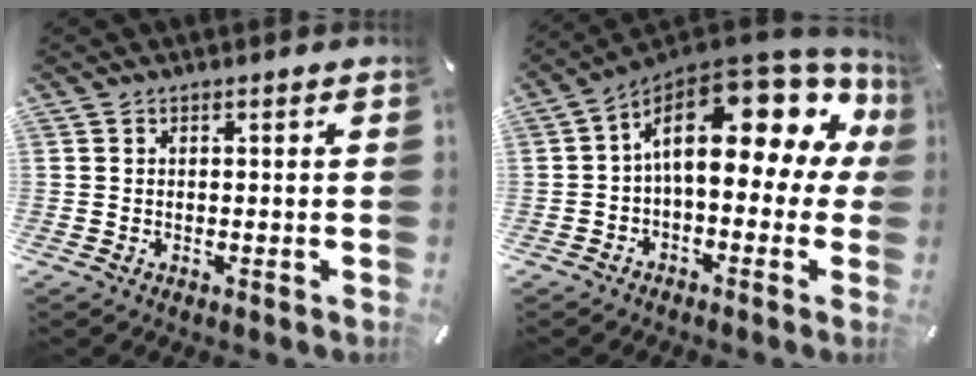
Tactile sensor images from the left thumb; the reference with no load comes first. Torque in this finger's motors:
{"motor_torque": [0.91, 0.96, 2.07, -0.71, 0.57]}